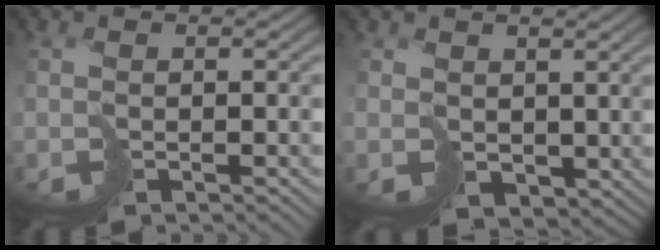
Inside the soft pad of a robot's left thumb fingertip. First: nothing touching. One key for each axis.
{"total": 2.5, "fx": 1.4, "fy": 1.9, "fz": 0.9, "tx": -0.029, "ty": -0.013, "tz": 0.031}